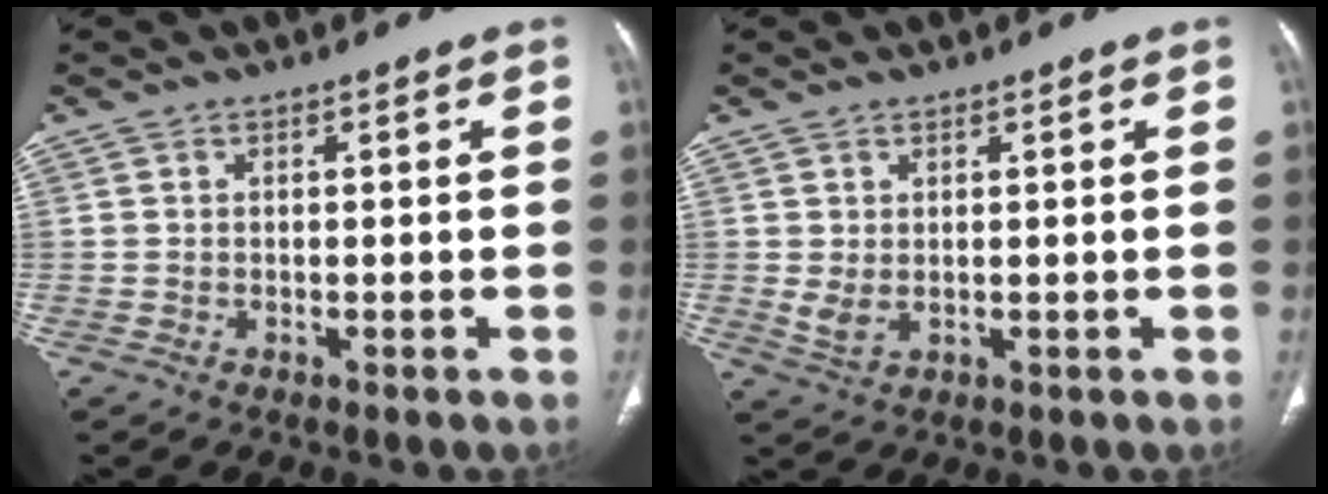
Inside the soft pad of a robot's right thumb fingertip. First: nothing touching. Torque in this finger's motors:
{"motor_torque": [2.54, 2.46, 0.36, -0.67, 0.03]}